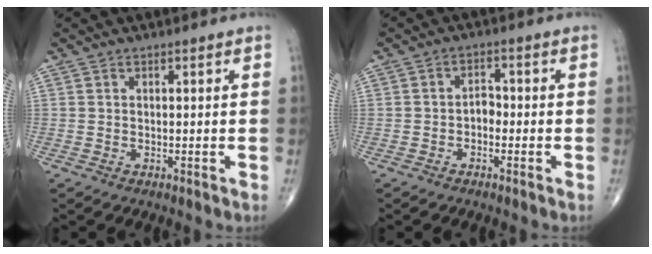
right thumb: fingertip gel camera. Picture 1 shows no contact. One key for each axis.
{"total": 2.6, "fx": -1.0, "fy": 1.8, "fz": 1.6, "tx": -0.013, "ty": 0.013, "tz": -0.024}